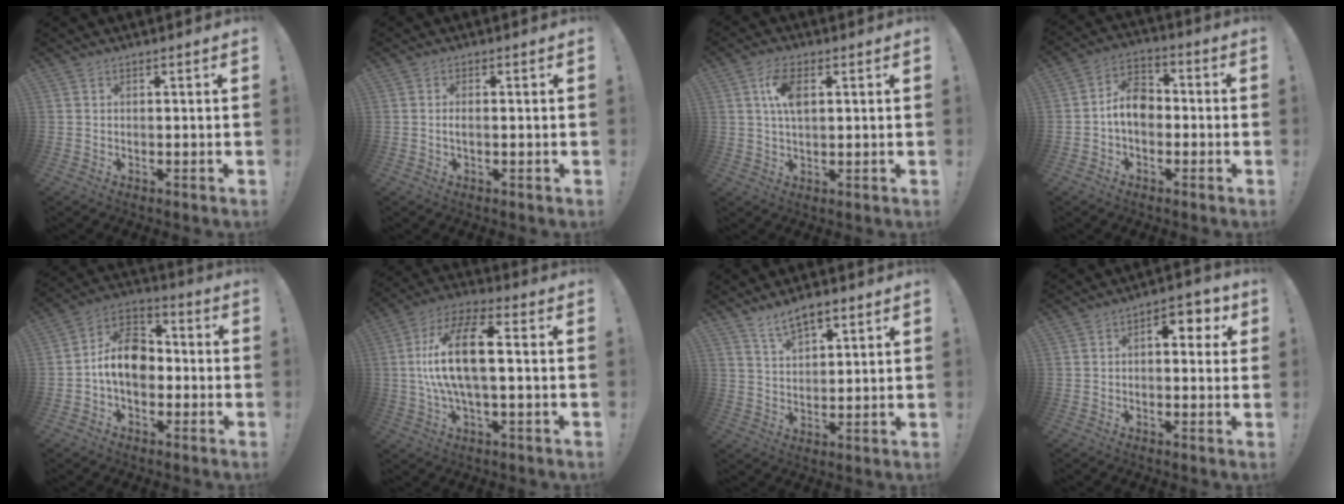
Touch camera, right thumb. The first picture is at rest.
{"total": 1.3, "force": [-0.3, 0.4, 1.1], "torque": [-0.020, 0.002, -0.006]}
{"total": 7.7, "force": [2.0, 3.9, 6.3], "torque": [-0.120, 0.003, 0.033]}
{"total": 9.4, "force": [-1.3, 6.6, 6.6], "torque": [-0.119, 0.016, -0.021]}
{"total": 12.6, "force": [-1.4, 8.9, 8.7], "torque": [-0.147, 0.024, -0.022]}
{"total": 16.8, "force": [1.0, 6.6, 15.4], "torque": [-0.283, 0.004, 0.011]}
{"total": 7.6, "force": [5.2, 3.3, 4.4], "torque": [-0.075, -0.019, 0.096]}
{"total": 6.5, "force": [1.7, 3.9, 4.9], "torque": [-0.048, -0.006, 0.021]}